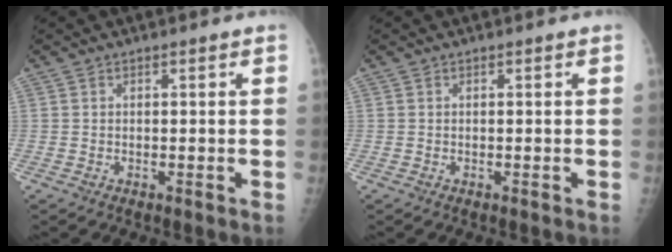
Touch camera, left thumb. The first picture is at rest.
{"total": 0.0}